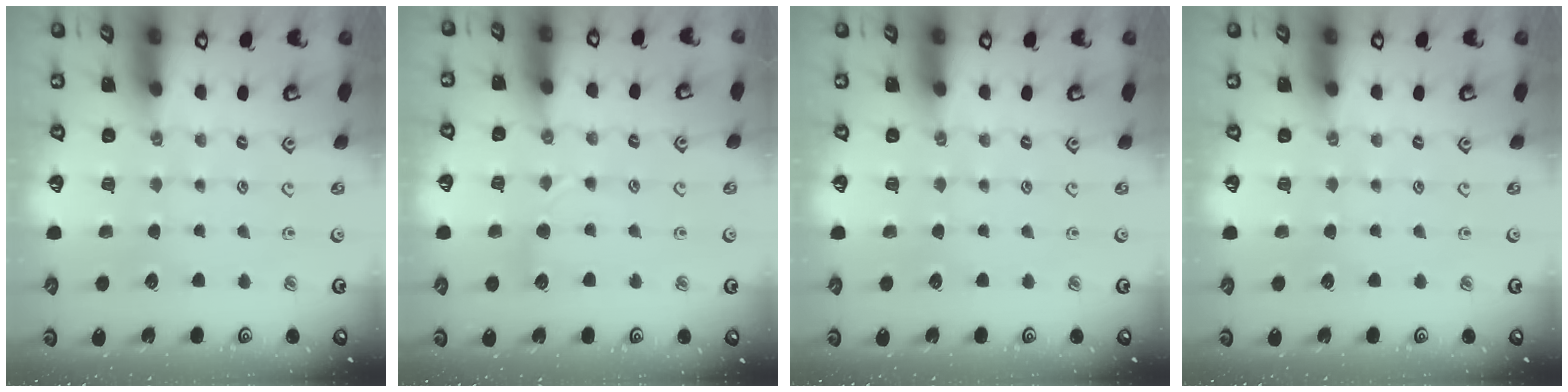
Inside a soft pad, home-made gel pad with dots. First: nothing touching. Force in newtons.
{"total": 5.2, "press": 5.1, "slide": 0.6}
{"total": 0.0}
{"total": 0.0}